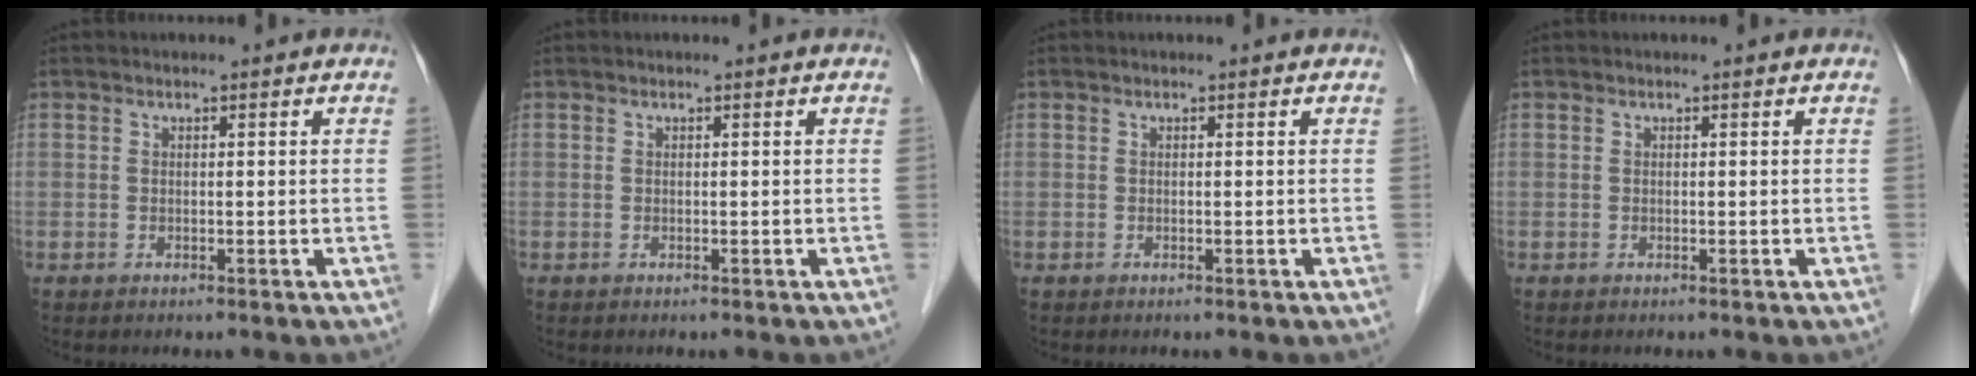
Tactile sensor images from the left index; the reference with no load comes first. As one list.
[{"total": 0.0}, {"total": 0.0}, {"total": 0.0}]